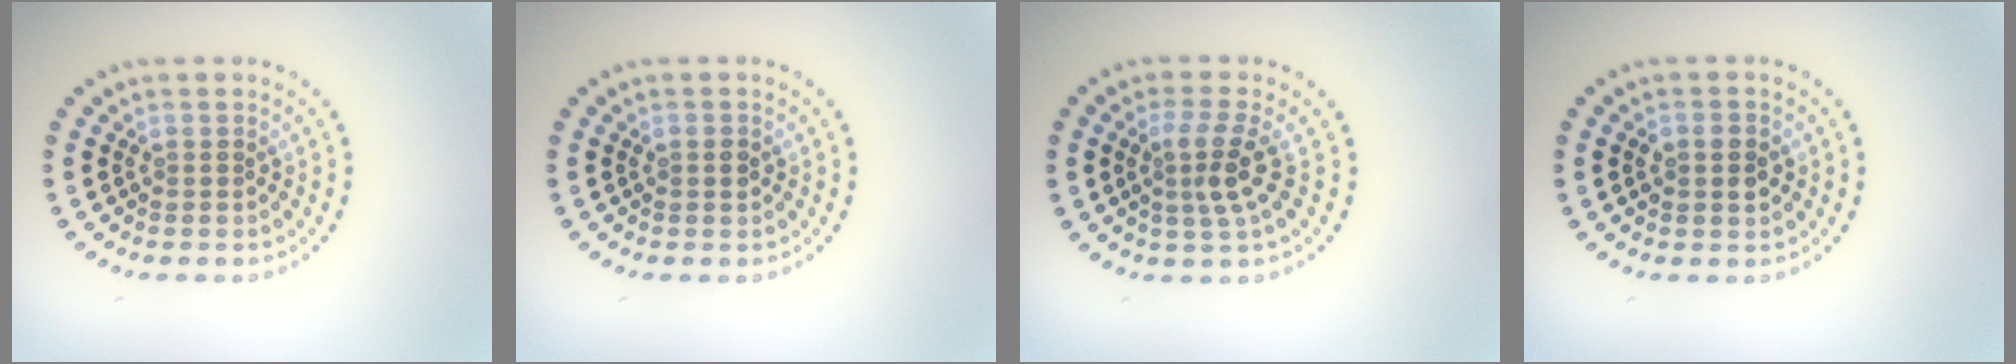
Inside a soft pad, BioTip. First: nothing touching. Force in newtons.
{"total": 1.1, "press": 1.1, "slide": 0.0}
{"total": 2.9, "press": 2.4, "slide": 1.6}
{"total": 2.5, "press": 2.5, "slide": 0.1}